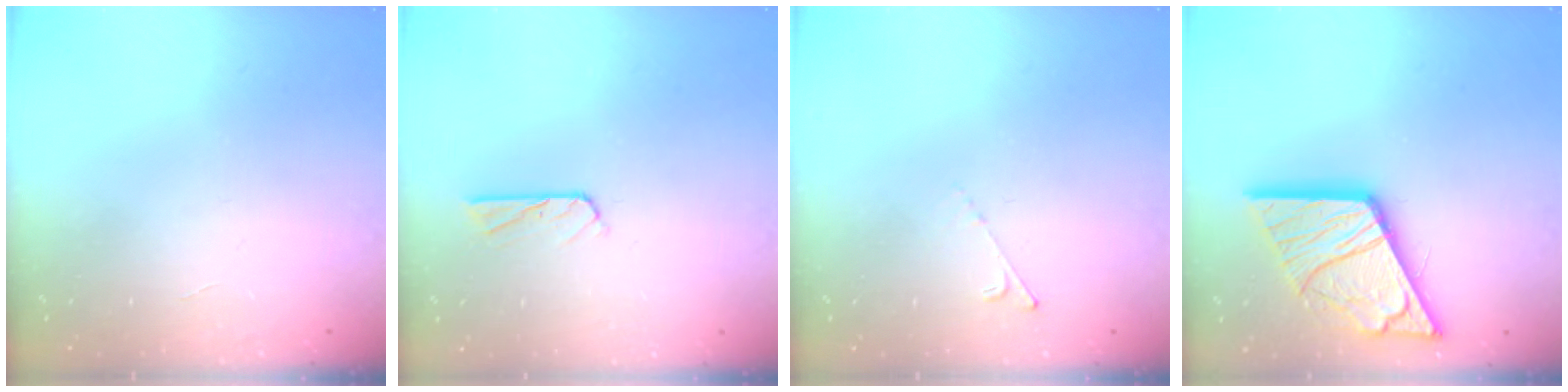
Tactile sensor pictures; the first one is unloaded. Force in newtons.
{"total": 4.6, "press": 4.6, "slide": 0.6}
{"total": 3.2, "press": 3.1, "slide": 0.5}
{"total": 18.8, "press": 18.7, "slide": 1.8}